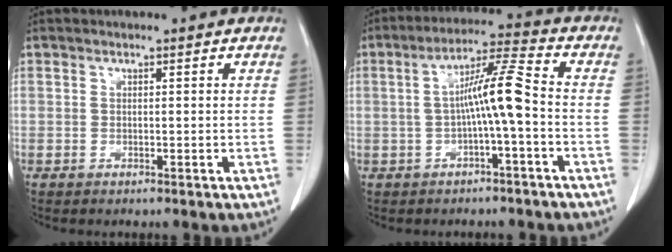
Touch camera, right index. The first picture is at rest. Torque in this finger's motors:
{"motor_torque": [1.10, -0.34, 0.59, 0.15]}